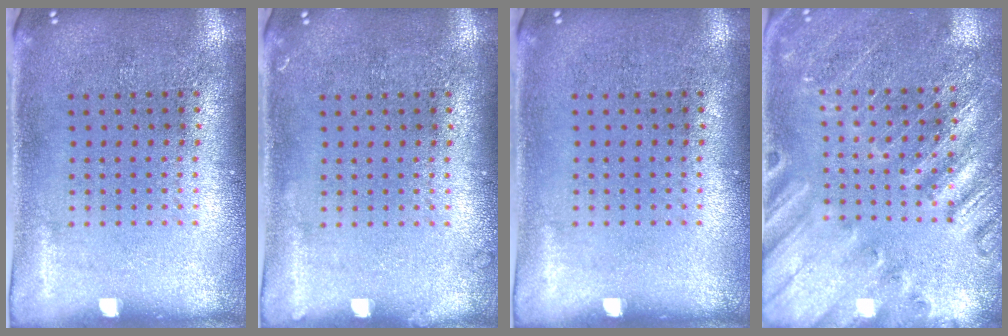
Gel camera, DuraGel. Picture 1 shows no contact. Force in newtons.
{"total": 0.6, "press": 0.5, "slide": 0.1}
{"total": 0.0}
{"total": 2.5, "press": 2.5, "slide": 0.2}